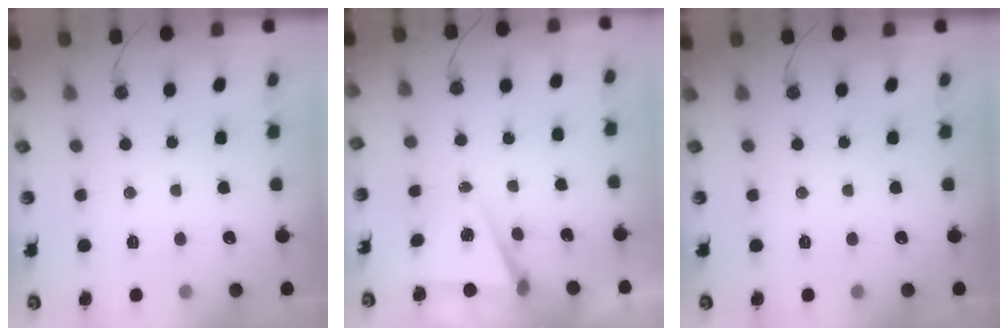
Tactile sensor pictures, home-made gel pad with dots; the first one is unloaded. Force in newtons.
{"total": 6.3, "press": 4.4, "slide": 4.5}
{"total": 0.0}